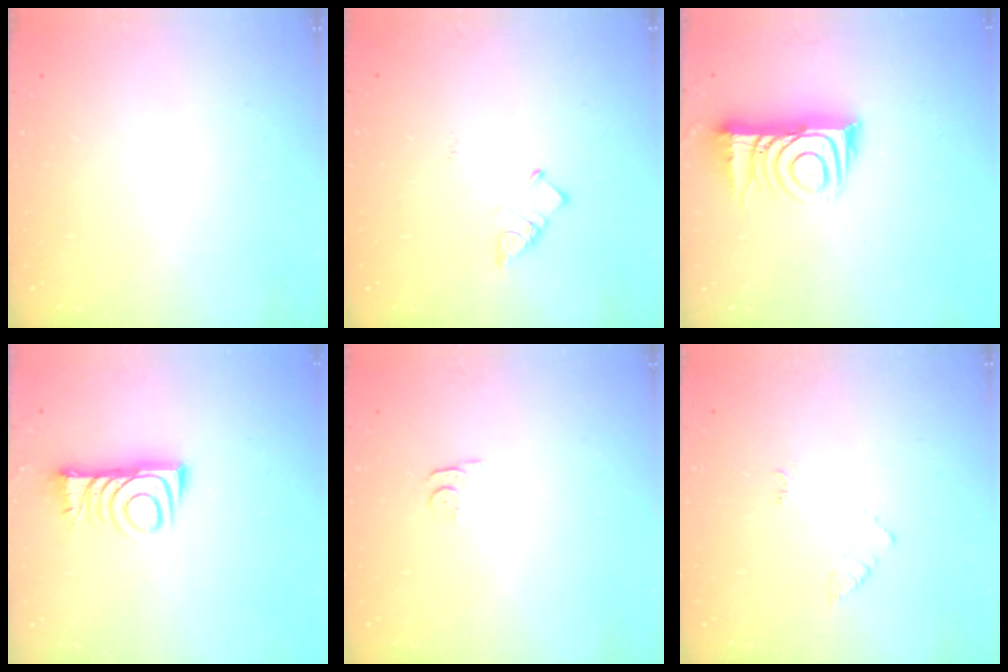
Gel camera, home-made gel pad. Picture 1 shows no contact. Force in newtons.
{"total": 3.6, "press": 3.5, "slide": 0.4}
{"total": 11.5, "press": 11.4, "slide": 1.1}
{"total": 8.8, "press": 8.8, "slide": 0.6}
{"total": 5.2, "press": 5.2, "slide": 0.7}
{"total": 4.4, "press": 4.4, "slide": 0.5}